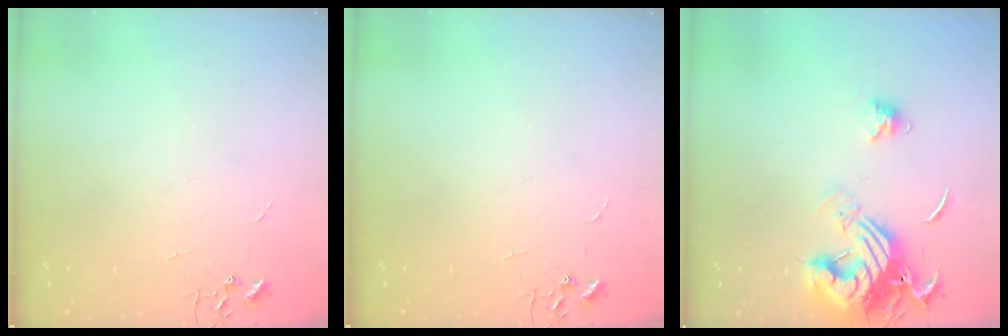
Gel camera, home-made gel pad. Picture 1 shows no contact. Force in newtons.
{"total": 0.0}
{"total": 15.5, "press": 15.4, "slide": 1.8}